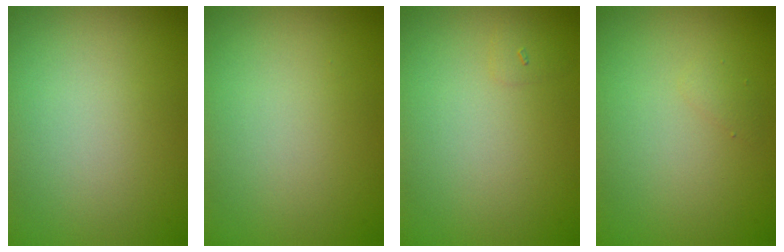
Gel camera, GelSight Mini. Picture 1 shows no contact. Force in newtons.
{"total": 0.0}
{"total": 0.6, "press": 0.6, "slide": 0.1}
{"total": 0.5, "press": 0.5, "slide": 0.1}